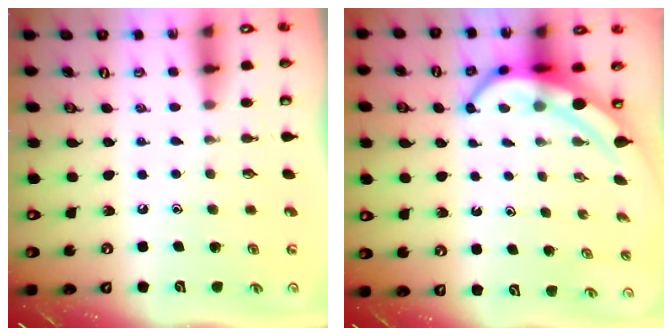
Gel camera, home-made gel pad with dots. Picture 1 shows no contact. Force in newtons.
{"total": 6.1, "press": 6.1, "slide": 0.6}